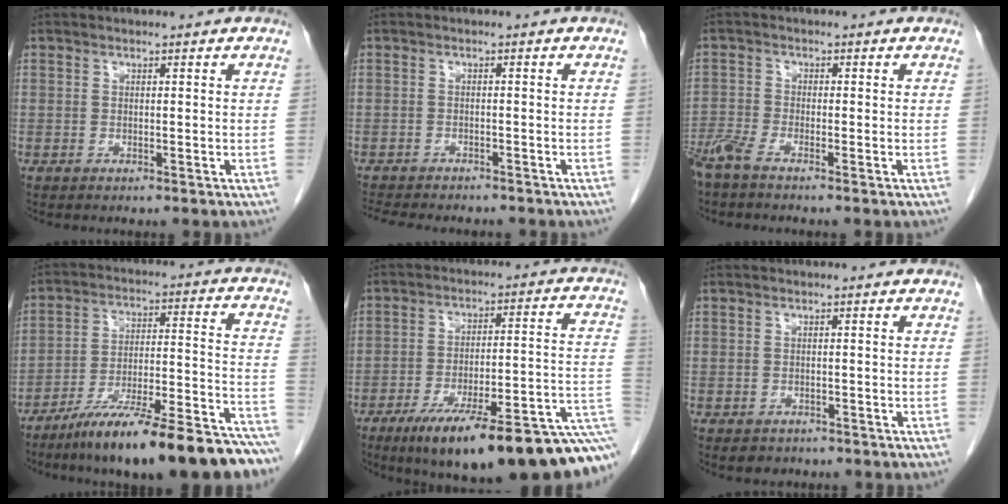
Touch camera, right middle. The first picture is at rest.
{"total": 9.5, "force": [-8.4, 2.6, 3.6], "torque": [-0.062, -0.003, -0.114]}
{"total": 3.6, "force": [-3.0, 0.0, 2.0], "torque": [-0.048, -0.007, -0.068]}
{"total": 24.2, "force": [-19.6, 2.5, 14.0], "torque": [-0.142, 0.021, -0.301]}
{"total": 23.6, "force": [-15.7, 3.2, 17.4], "torque": [-0.168, 0.011, -0.234]}
{"total": 1.9, "force": [-1.4, 1.4, 0.3], "torque": [-0.008, 0.002, -0.016]}